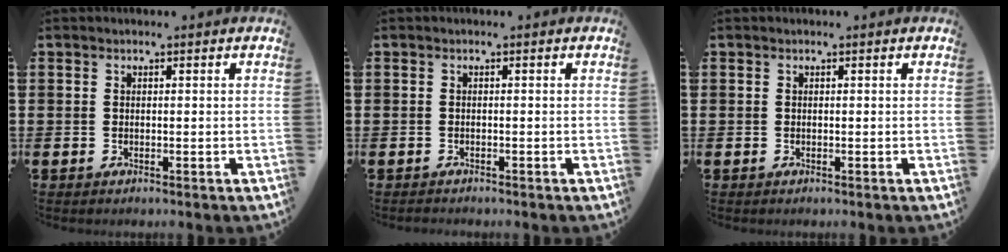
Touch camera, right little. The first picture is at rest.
{"total": 0.0}
{"total": 0.7, "force": [0.6, 0.0, 0.4], "torque": [0.000, -0.002, 0.009]}